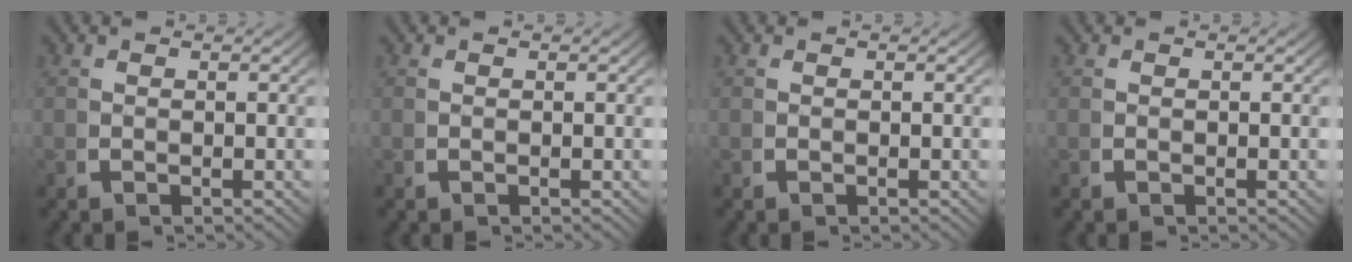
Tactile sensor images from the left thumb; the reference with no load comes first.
{"total": 0.0}
{"total": 0.0}
{"total": 0.0}